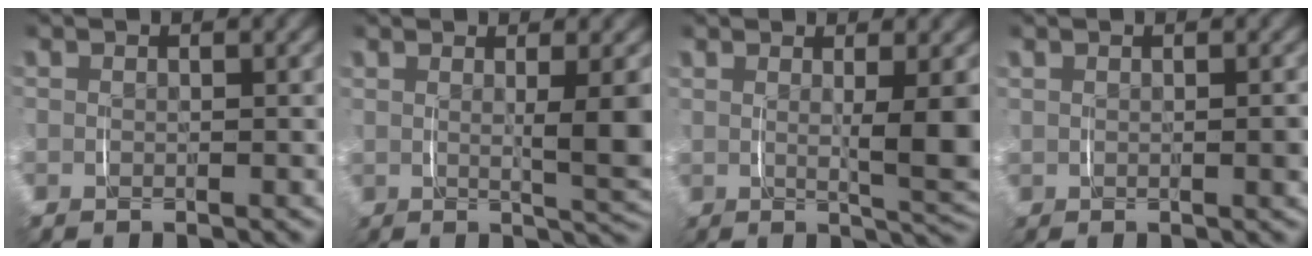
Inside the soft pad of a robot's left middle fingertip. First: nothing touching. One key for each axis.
{"total": 5.3, "fx": 1.2, "fy": 1.5, "fz": 4.9, "tx": -0.060, "ty": -0.002, "tz": 0.021}
{"total": 5.9, "fx": 1.3, "fy": 1.8, "fz": 5.4, "tx": -0.066, "ty": -0.004, "tz": 0.024}
{"total": 1.1, "fx": 0.3, "fy": 0.6, "fz": 0.8, "tx": -0.014, "ty": 0.005, "tz": 0.003}